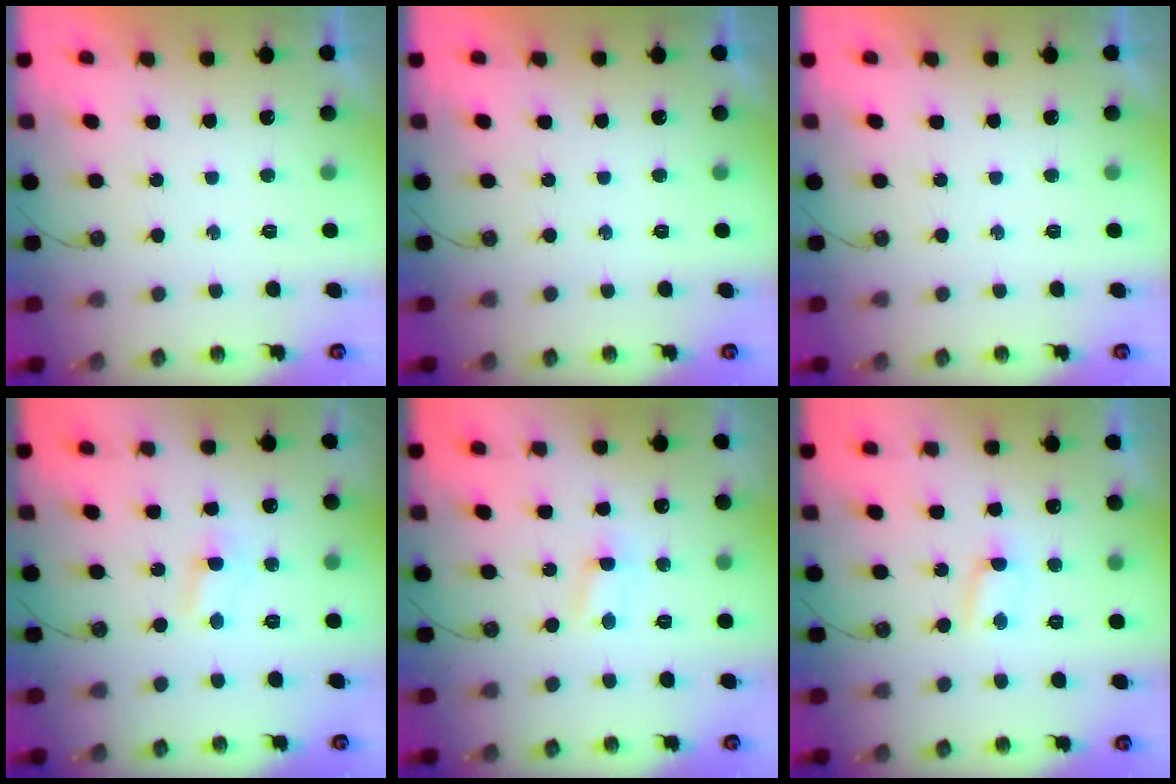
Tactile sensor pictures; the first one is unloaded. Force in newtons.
{"total": 0.0}
{"total": 0.0}
{"total": 1.4, "press": 1.4, "slide": 0.3}
{"total": 1.9, "press": 1.9, "slide": 0.2}
{"total": 2.4, "press": 2.4, "slide": 0.3}